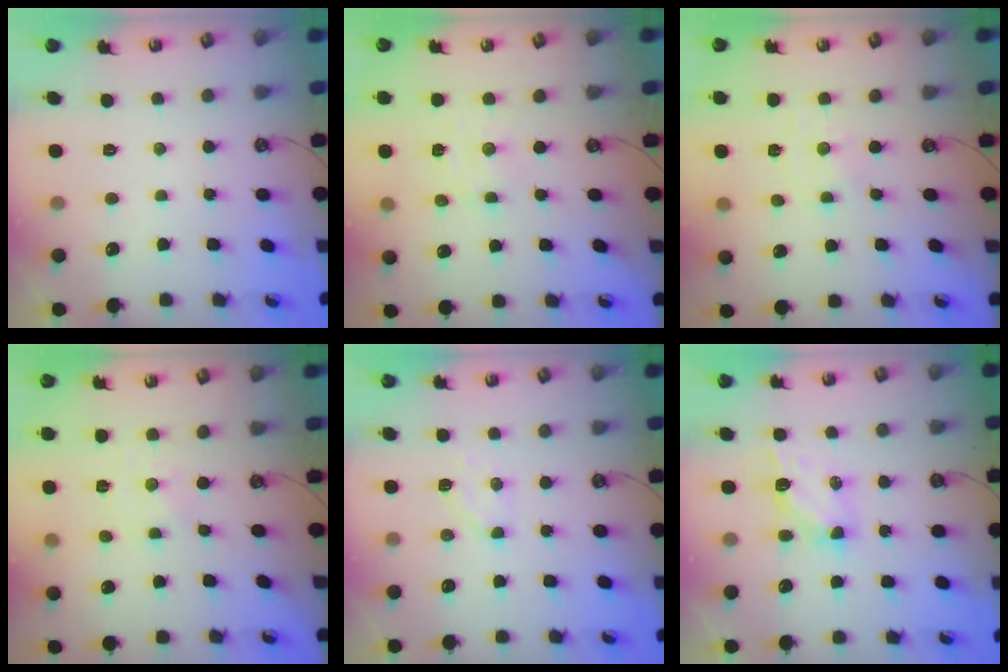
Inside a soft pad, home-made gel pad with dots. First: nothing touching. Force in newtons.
{"total": 2.3, "press": 2.3, "slide": 0.5}
{"total": 0.0}
{"total": 0.0}
{"total": 4.8, "press": 4.7, "slide": 1.0}
{"total": 5.3, "press": 5.3, "slide": 0.1}